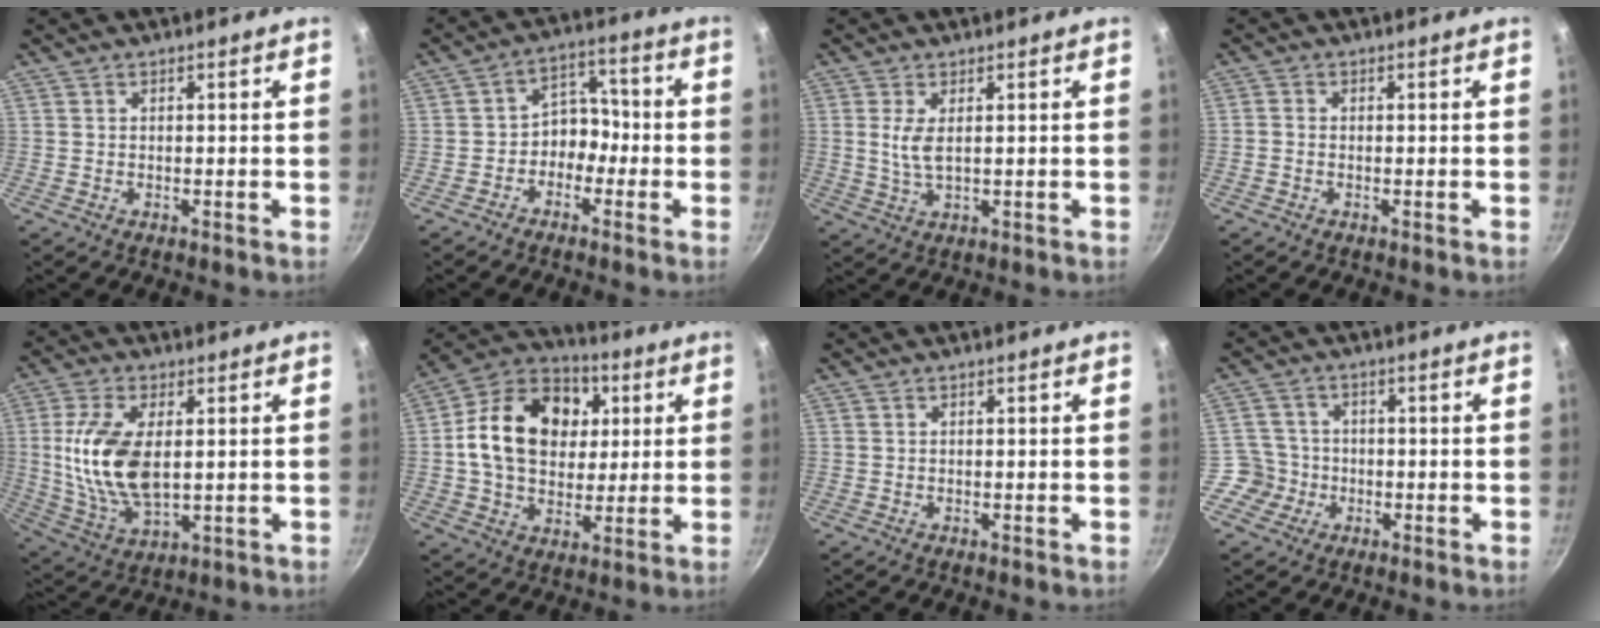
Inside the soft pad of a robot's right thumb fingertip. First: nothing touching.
{"total": 6.2, "force": [-2.3, 4.9, 3.2], "torque": [0.001, 0.043, -0.048]}
{"total": 4.0, "force": [0.8, 1.5, 3.6], "torque": [-0.077, -0.006, 0.020]}
{"total": 0.8, "force": [-0.5, 0.6, 0.4], "torque": [-0.009, 0.003, -0.014]}
{"total": 14.9, "force": [1.7, 7.7, 12.7], "torque": [-0.246, -0.008, 0.039]}
{"total": 20.2, "force": [3.7, 15.2, 12.8], "torque": [-0.188, 0.017, 0.053]}
{"total": 0.0}
{"total": 4.9, "force": [-1.8, 4.5, 0.2], "torque": [0.029, 0.023, -0.039]}